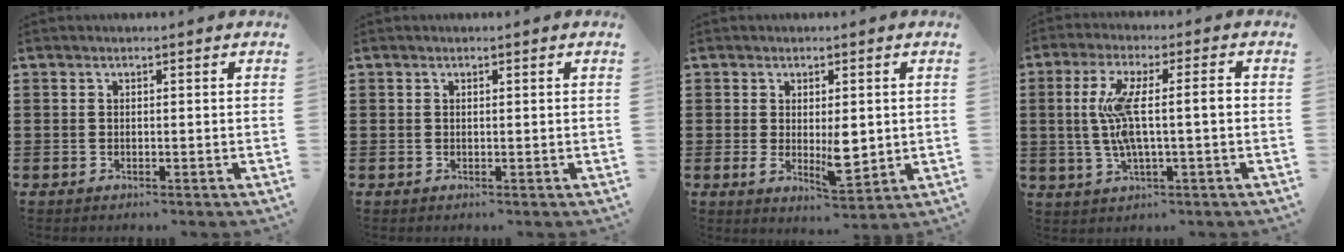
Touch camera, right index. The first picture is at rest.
{"total": 0.0}
{"total": 5.4, "force": [0.1, 2.5, 4.8], "torque": [-0.070, -0.002, 0.002]}
{"total": 8.6, "force": [0.2, 1.7, 8.5], "torque": [-0.173, -0.002, -0.008]}